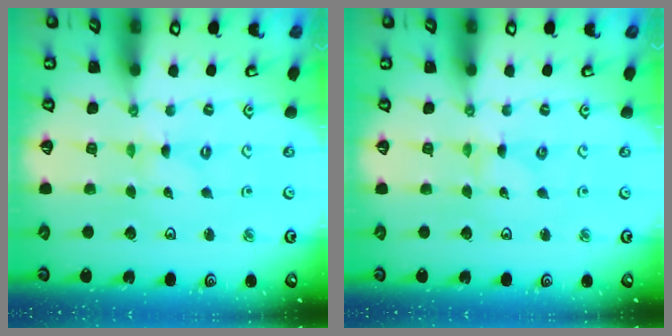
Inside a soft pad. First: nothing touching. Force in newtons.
{"total": 0.0}